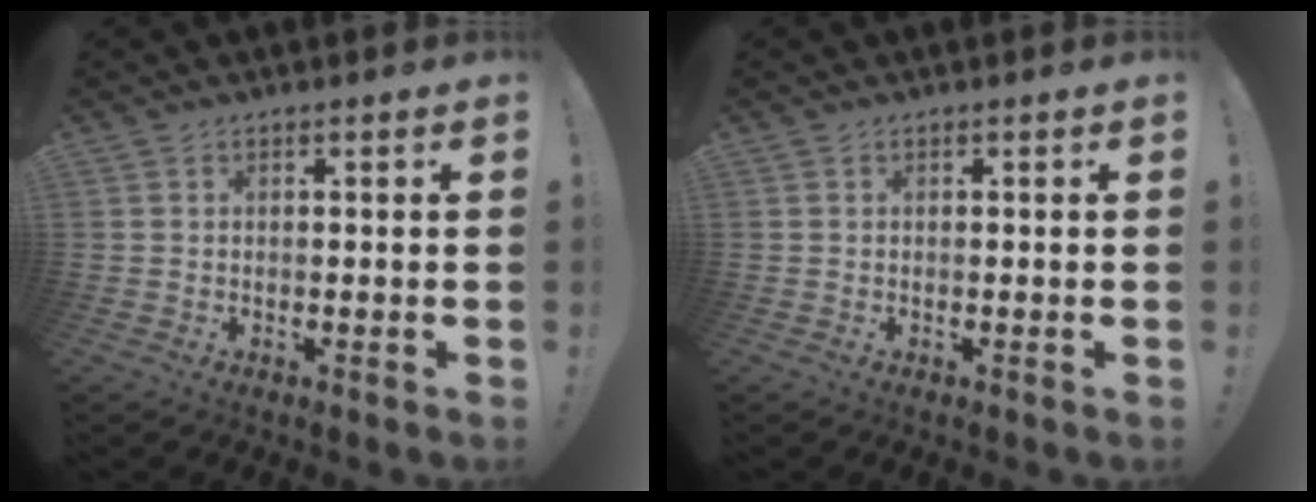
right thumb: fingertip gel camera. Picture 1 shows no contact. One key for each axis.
{"total": 0.0}